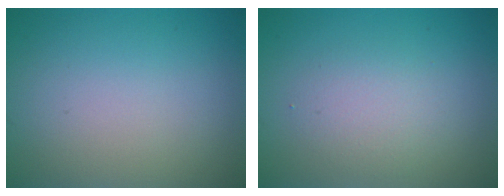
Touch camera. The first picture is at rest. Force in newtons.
{"total": 2.4, "press": 2.4, "slide": 0.0}